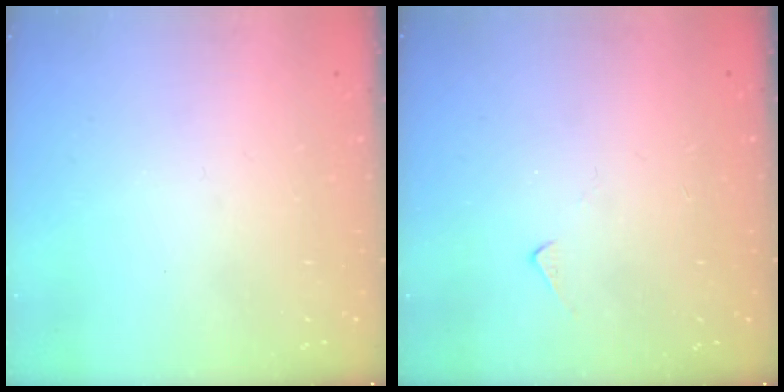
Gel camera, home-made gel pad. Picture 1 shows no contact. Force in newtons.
{"total": 4.4, "press": 4.4, "slide": 0.6}